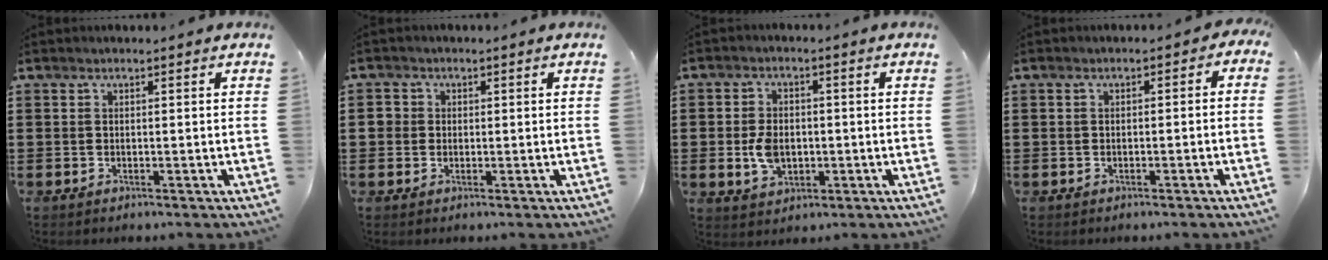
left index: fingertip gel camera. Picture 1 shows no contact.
{"total": 1.8, "force": [0.2, 1.7, 0.5], "torque": [-0.016, 0.008, 0.001]}
{"total": 5.2, "force": [-0.6, 3.6, 3.7], "torque": [-0.077, -0.001, -0.015]}
{"total": 1.4, "force": [-1.1, 0.7, 0.5], "torque": [-0.015, 0.009, -0.026]}